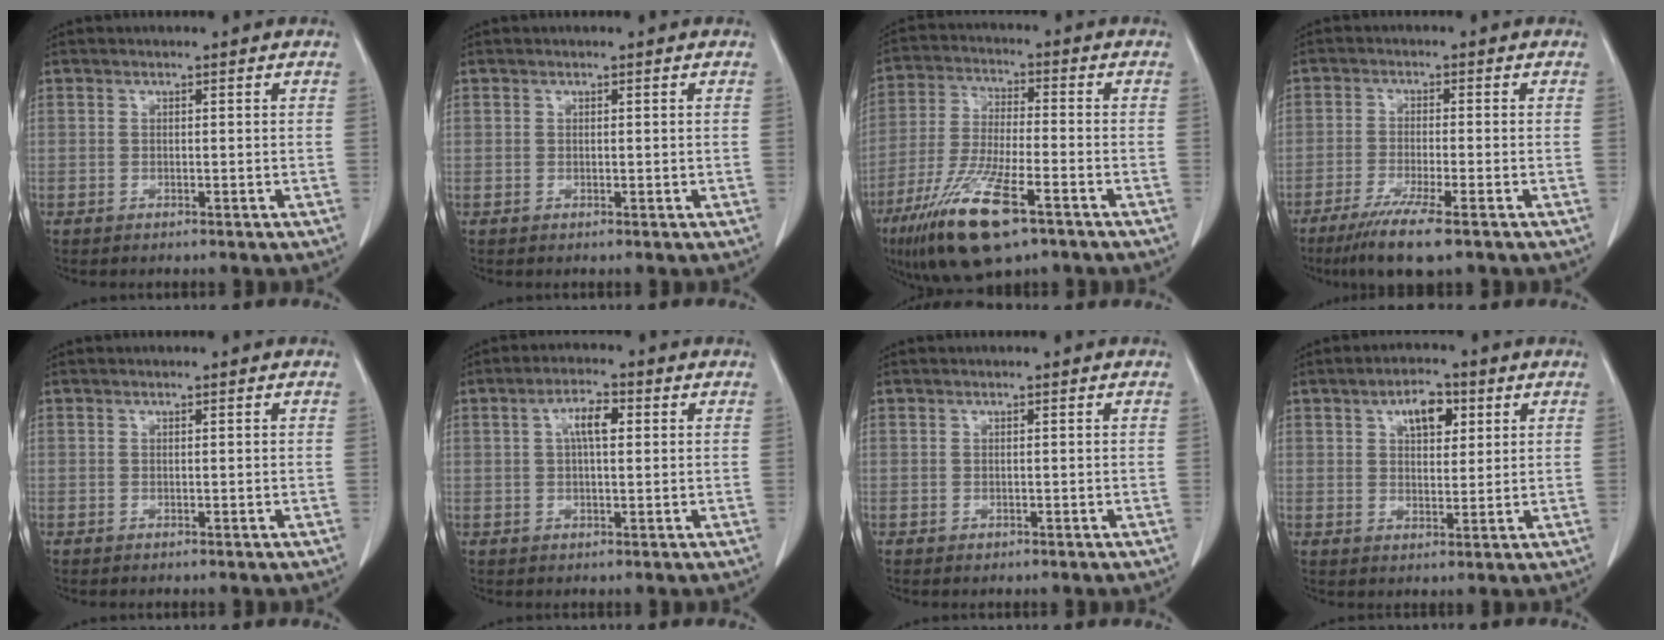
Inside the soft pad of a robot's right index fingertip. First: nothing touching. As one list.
[{"total": 0.0}, {"total": 14.3, "force": [-8.2, 2.7, 11.4], "torque": [-0.234, -0.032, -0.143]}, {"total": 7.9, "force": [-5.4, 0.1, 5.8], "torque": [-0.101, -0.020, -0.087]}, {"total": 0.0}, {"total": 4.5, "force": [1.1, 1.4, 4.1], "torque": [-0.078, 0.011, 0.019]}, {"total": 0.0}, {"total": 5.8, "force": [2.6, 2.8, 4.3], "torque": [-0.071, 0.008, 0.043]}]